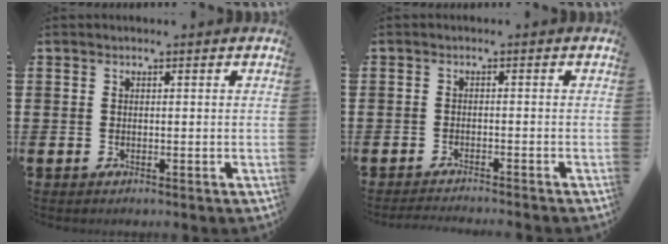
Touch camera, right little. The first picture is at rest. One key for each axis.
{"total": 1.3, "fx": -1.3, "fy": -0.2, "fz": 0.1, "tx": -0.003, "ty": 0.003, "tz": -0.026}